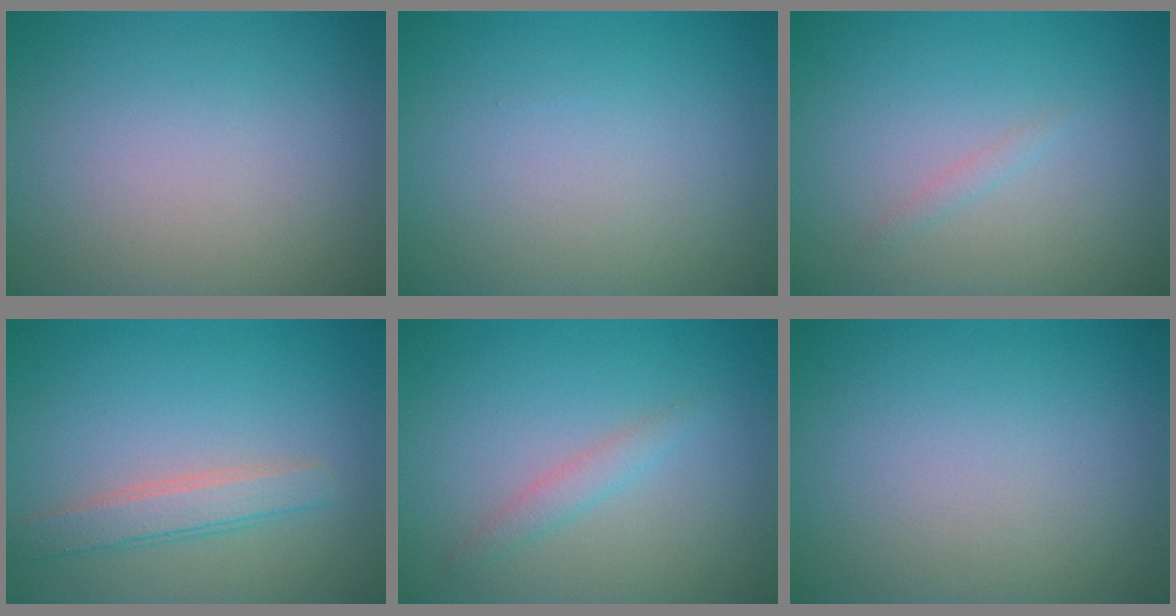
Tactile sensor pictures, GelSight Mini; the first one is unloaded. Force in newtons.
{"total": 0.0}
{"total": 0.7, "press": 0.7, "slide": 0.1}
{"total": 2.6, "press": 2.6, "slide": 0.1}
{"total": 1.5, "press": 1.5, "slide": 0.0}
{"total": 0.0}